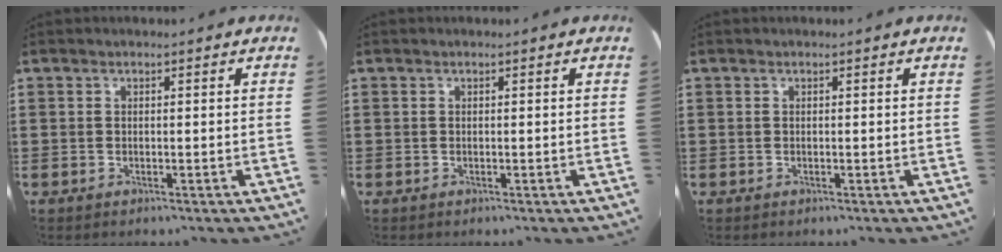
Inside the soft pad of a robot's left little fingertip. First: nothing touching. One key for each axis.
{"total": 0.0}
{"total": 0.0}